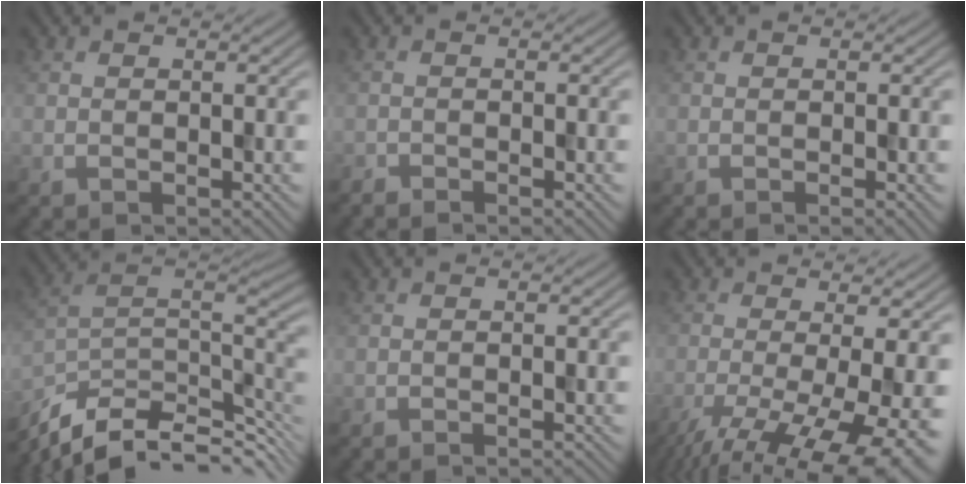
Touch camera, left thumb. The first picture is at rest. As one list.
[{"total": 1.2, "force": [-1.1, 0.0, 0.2], "torque": [-0.003, -0.003, -0.025]}, {"total": 0.7, "force": [-0.2, 0.1, 0.6], "torque": [-0.010, -0.003, -0.005]}, {"total": 12.9, "force": [-8.6, 5.2, 8.1], "torque": [-0.178, -0.007, -0.146]}, {"total": 0.9, "force": [-0.8, 0.1, 0.4], "torque": [0.000, 0.001, -0.016]}, {"total": 12.8, "force": [-6.0, 3.2, 10.8], "torque": [-0.181, -0.023, -0.083]}]